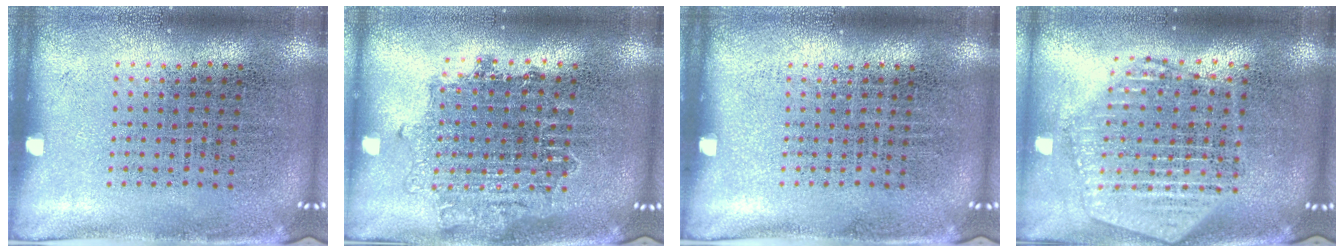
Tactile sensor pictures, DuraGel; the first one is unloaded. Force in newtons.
{"total": 1.5, "press": 1.2, "slide": 0.8}
{"total": 0.0}
{"total": 2.4, "press": 2.0, "slide": 1.2}